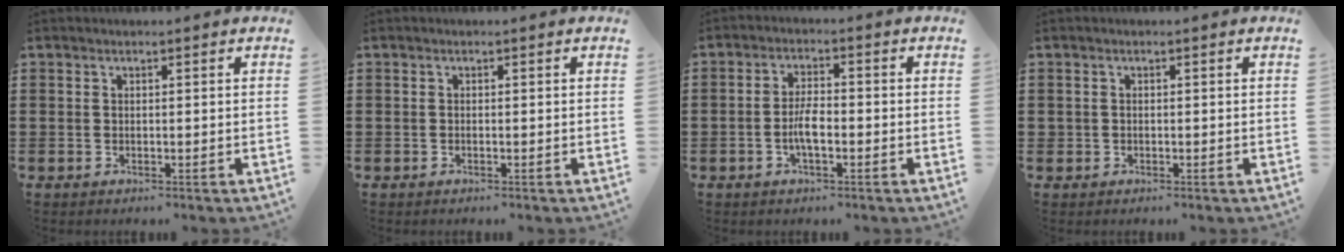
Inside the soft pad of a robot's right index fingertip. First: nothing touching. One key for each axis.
{"total": 0.0}
{"total": 4.3, "fx": -1.1, "fy": 1.5, "fz": 3.9, "tx": -0.082, "ty": 0.001, "tz": -0.024}
{"total": 0.6, "fx": 0.0, "fy": 0.6, "fz": 0.0, "tx": -0.001, "ty": 0.006, "tz": -0.001}